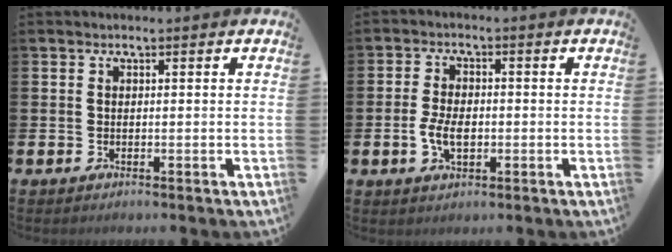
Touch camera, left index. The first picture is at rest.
{"total": 4.2, "force": [-0.7, 2.5, 3.3], "torque": [-0.055, 0.000, -0.018]}